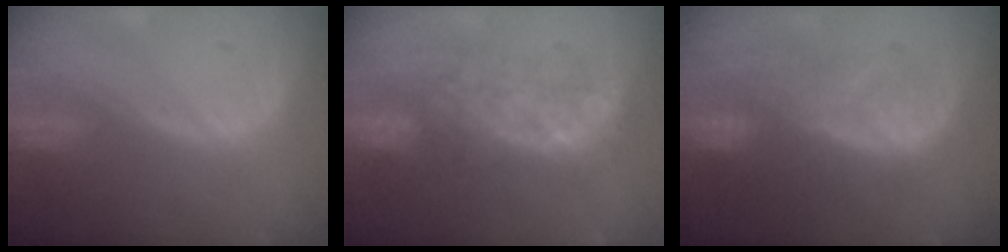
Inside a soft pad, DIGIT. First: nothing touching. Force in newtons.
{"total": 8.0, "press": 7.6, "slide": 2.4}
{"total": 9.9, "press": 9.1, "slide": 3.9}